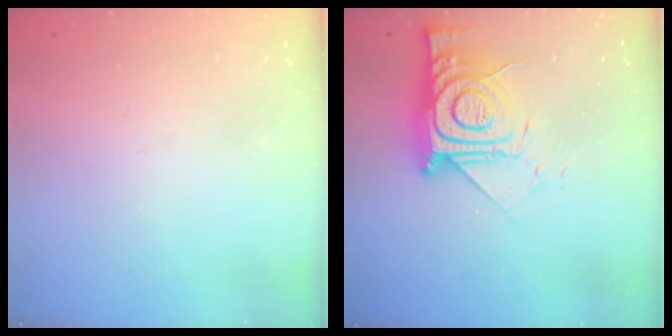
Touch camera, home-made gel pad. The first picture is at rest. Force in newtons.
{"total": 16.7, "press": 16.7, "slide": 1.2}